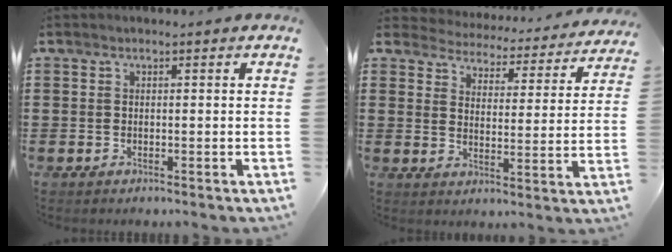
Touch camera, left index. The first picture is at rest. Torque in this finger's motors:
{"motor_torque": [2.14, 0.00, -0.05, -0.09]}